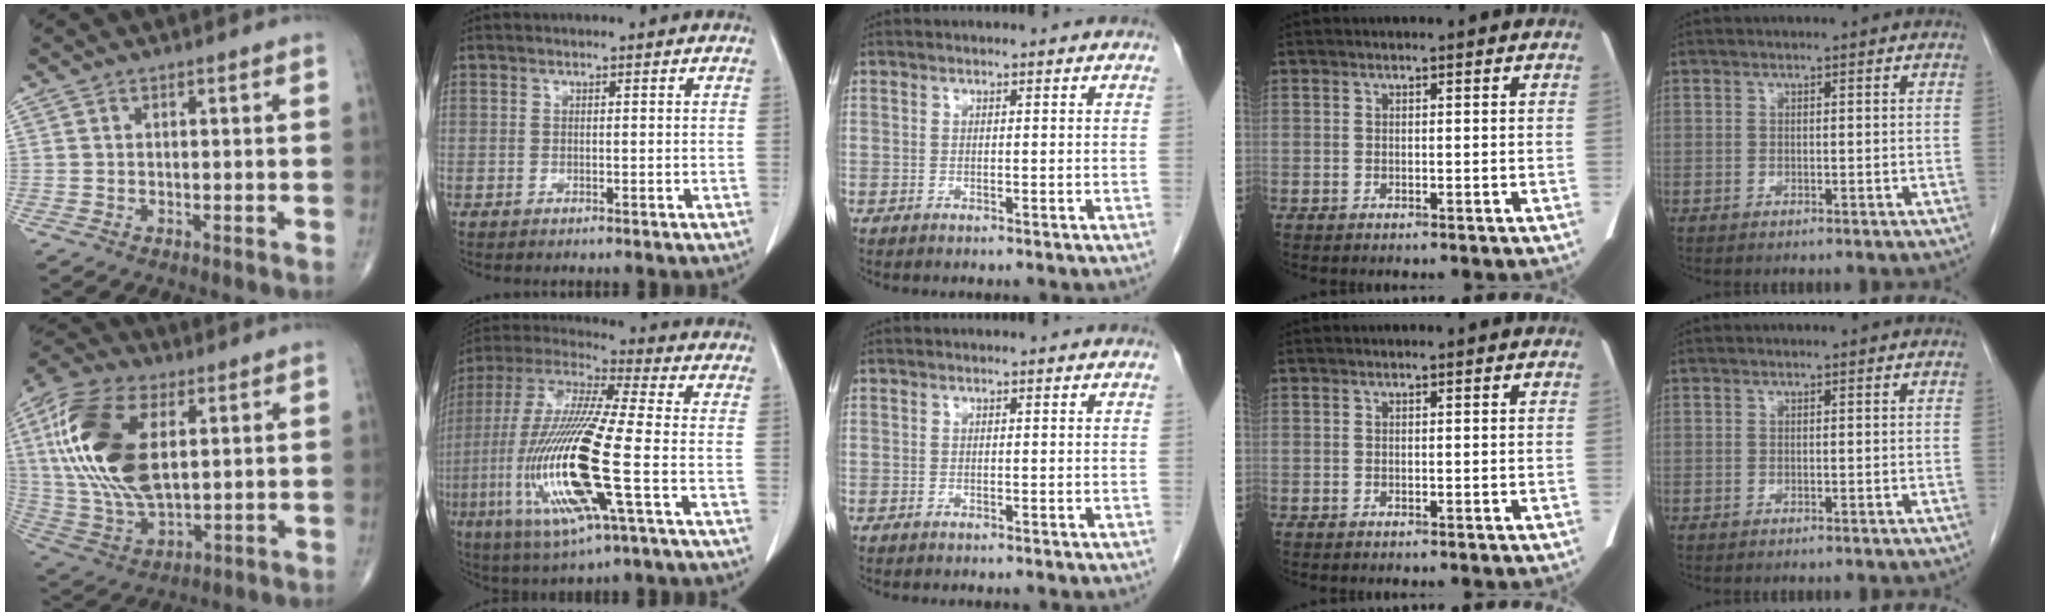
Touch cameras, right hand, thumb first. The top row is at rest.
{"thumb": {"total": 22.3, "force": [5.1, 11.6, 18.4], "torque": [-0.385, -0.016, 0.090]}, "index": {"total": 20.4, "force": [-4.8, 1.7, 19.8], "torque": [-0.431, -0.022, -0.092]}}